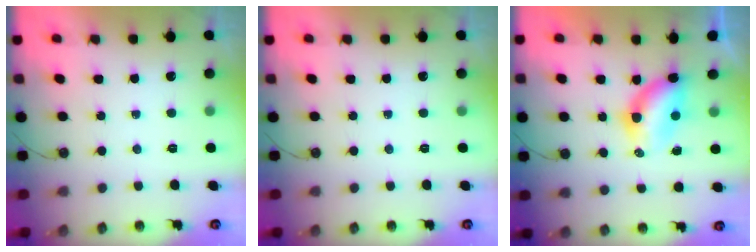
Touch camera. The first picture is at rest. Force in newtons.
{"total": 0.0}
{"total": 5.9, "press": 5.9, "slide": 0.5}